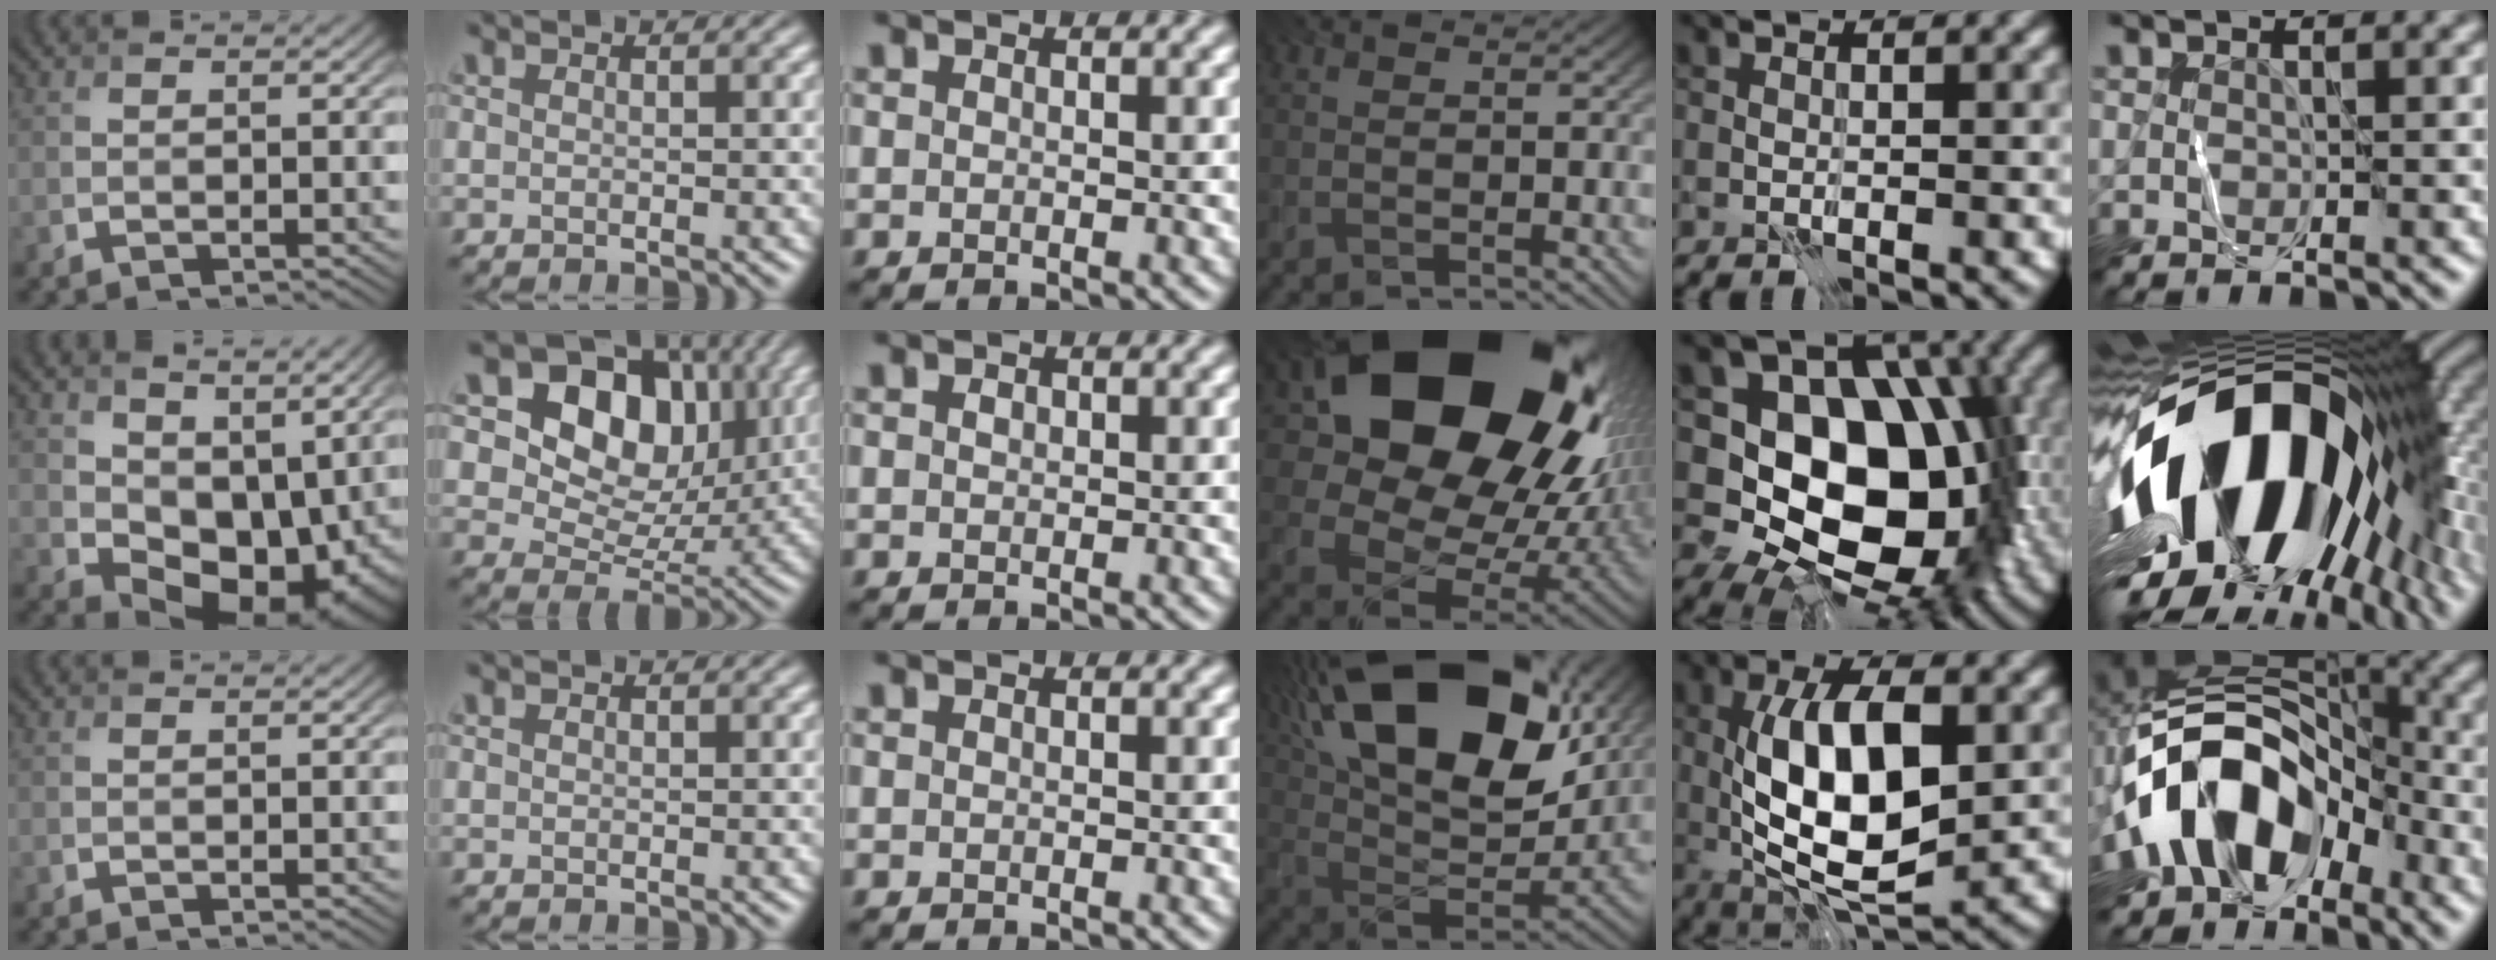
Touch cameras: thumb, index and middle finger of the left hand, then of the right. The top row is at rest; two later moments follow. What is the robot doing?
{"motion": "wipe", "object": "whiteboard"}